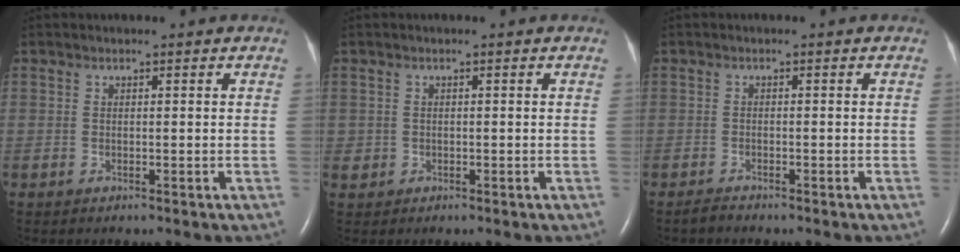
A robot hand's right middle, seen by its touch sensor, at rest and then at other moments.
{"total": 0.9, "force": [-0.1, 0.9, 0.1], "torque": [0.000, 0.003, -0.001]}
{"total": 1.0, "force": [-1.0, 0.1, 0.2], "torque": [-0.010, -0.003, -0.017]}